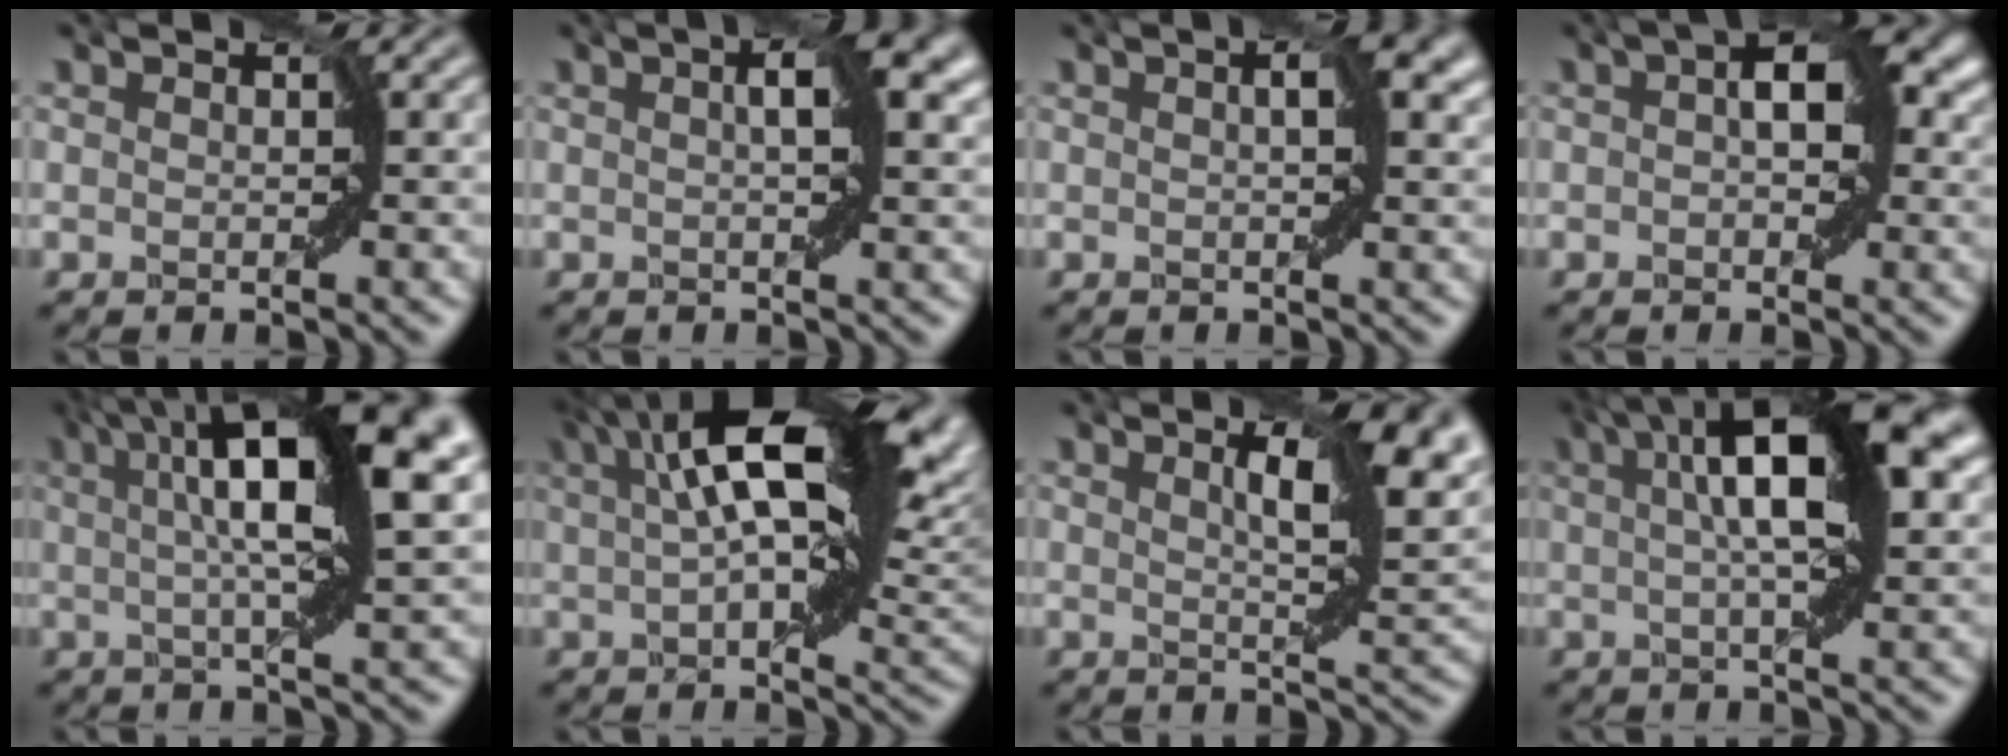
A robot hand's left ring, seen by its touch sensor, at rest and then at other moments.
{"total": 4.2, "force": [1.1, 1.1, 4.0], "torque": [-0.066, 0.005, 0.010]}
{"total": 3.1, "force": [0.7, 0.9, 2.9], "torque": [-0.050, 0.002, 0.005]}
{"total": 6.0, "force": [1.7, 2.8, 5.0], "torque": [-0.068, 0.011, 0.014]}
{"total": 11.7, "force": [3.8, 1.9, 10.9], "torque": [-0.149, 0.017, 0.057]}
{"total": 14.8, "force": [5.7, 4.8, 12.8], "torque": [-0.197, 0.018, 0.087]}
{"total": 7.5, "force": [2.7, 1.9, 6.8], "torque": [-0.102, 0.006, 0.043]}
{"total": 10.9, "force": [3.8, 2.7, 9.9], "torque": [-0.142, 0.014, 0.052]}